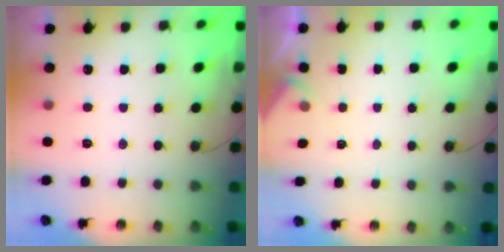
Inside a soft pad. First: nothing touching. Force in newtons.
{"total": 2.2, "press": 2.2, "slide": 0.4}